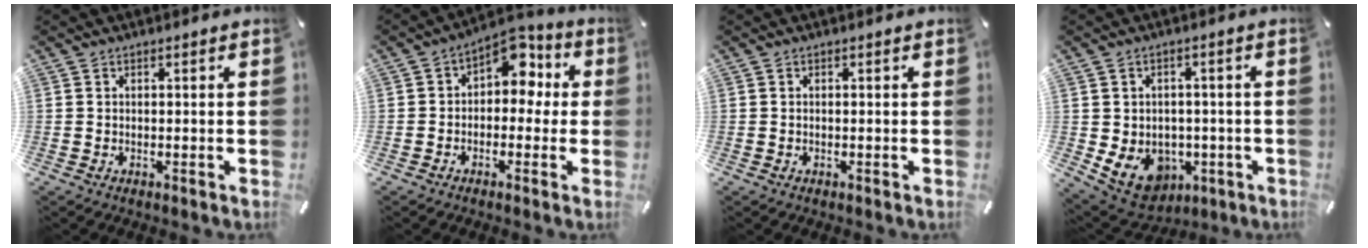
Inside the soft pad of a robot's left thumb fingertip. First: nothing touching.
{"total": 8.4, "force": [3.0, 6.0, 5.1], "torque": [-0.067, -0.018, 0.050]}
{"total": 0.0}
{"total": 9.5, "force": [-2.3, 8.0, 4.4], "torque": [-0.086, 0.001, -0.037]}